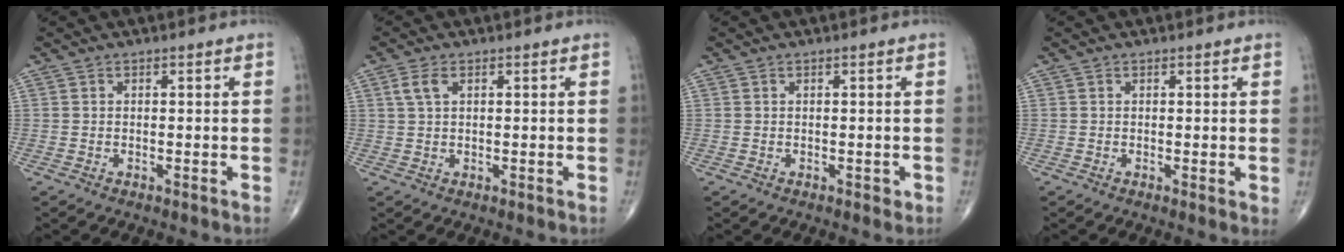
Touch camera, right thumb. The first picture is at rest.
{"total": 3.1, "force": [1.3, 1.5, 2.4], "torque": [-0.055, 0.009, 0.030]}
{"total": 0.7, "force": [0.0, 0.4, 0.6], "torque": [0.000, 0.001, 0.001]}
{"total": 1.2, "force": [0.4, 0.3, 1.1], "torque": [-0.014, -0.005, 0.003]}